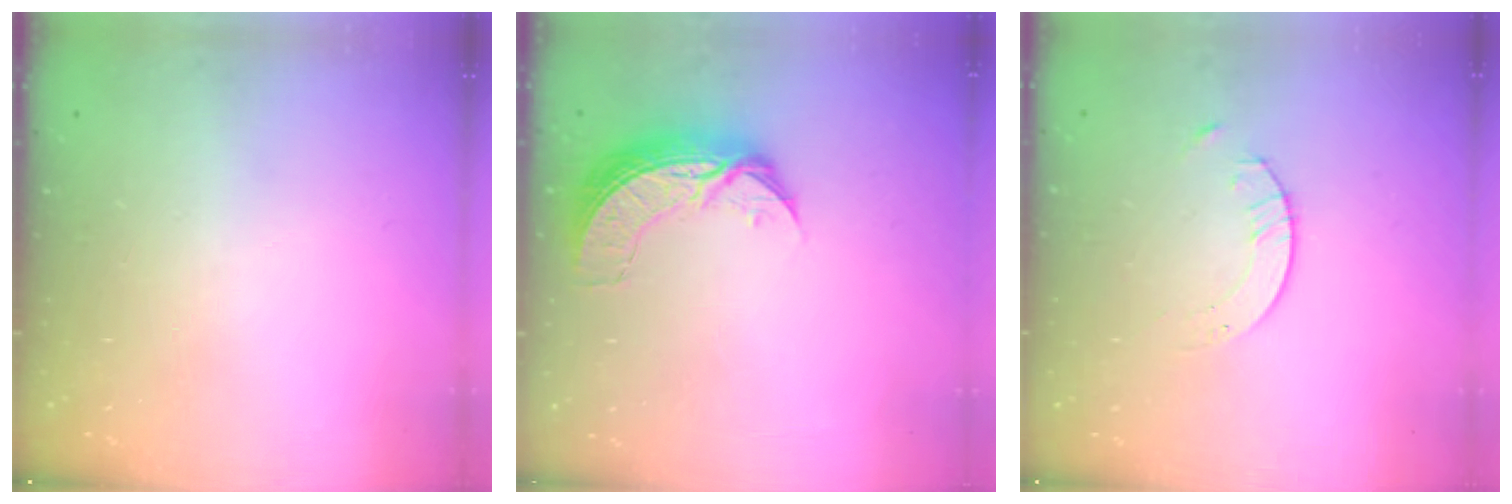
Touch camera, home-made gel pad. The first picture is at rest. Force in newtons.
{"total": 8.6, "press": 8.6, "slide": 0.6}
{"total": 1.7, "press": 1.7, "slide": 0.2}